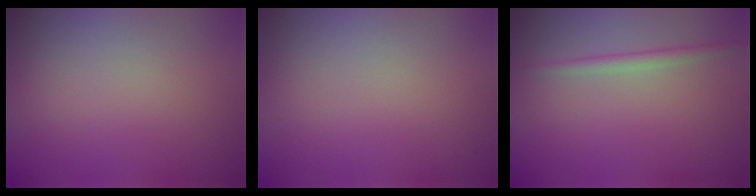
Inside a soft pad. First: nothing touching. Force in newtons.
{"total": 0.0}
{"total": 1.2, "press": 1.2, "slide": 0.1}